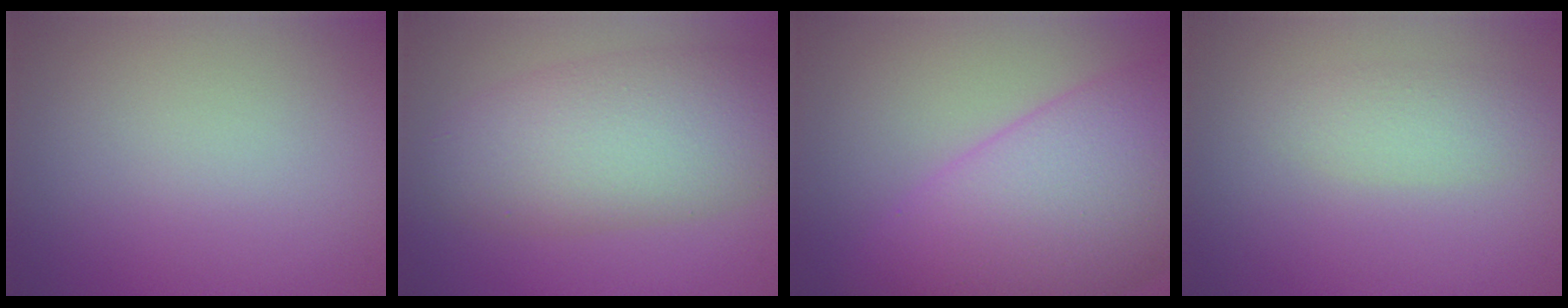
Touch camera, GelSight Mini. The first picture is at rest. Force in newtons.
{"total": 8.1, "press": 8.1, "slide": 0.2}
{"total": 12.2, "press": 12.2, "slide": 0.5}
{"total": 2.1, "press": 2.1, "slide": 0.1}